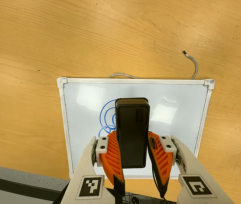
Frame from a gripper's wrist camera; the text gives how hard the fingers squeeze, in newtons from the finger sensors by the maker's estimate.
{"total": 7.1, "left": 6.2, "right": 8.1}